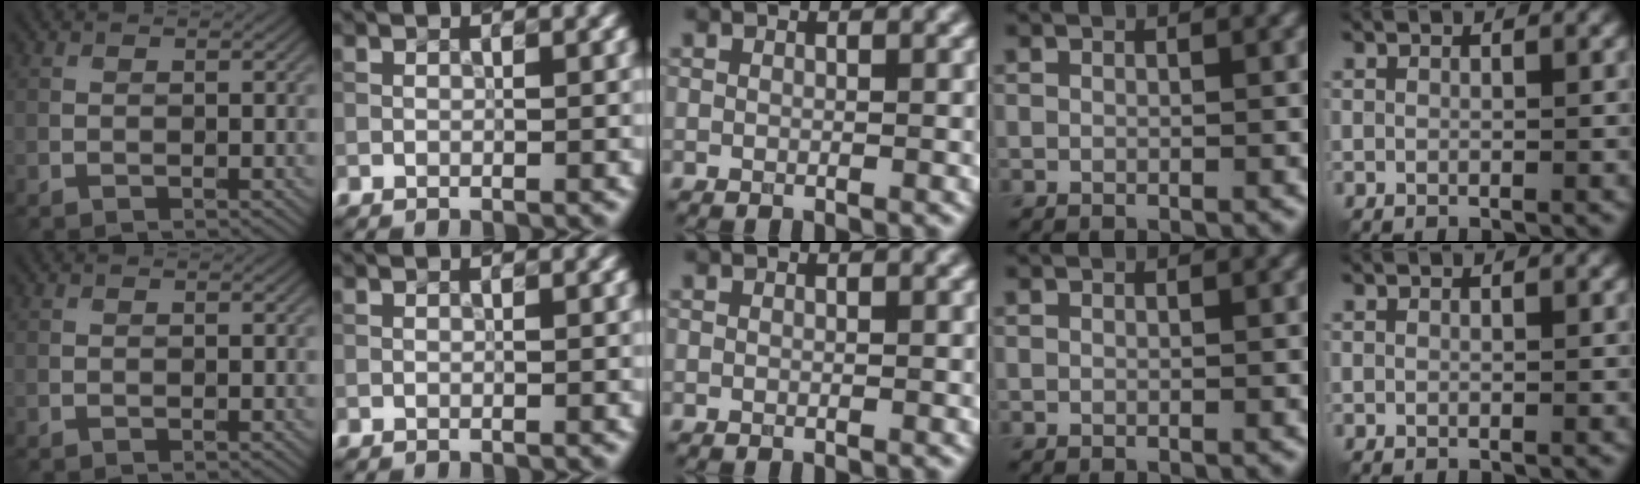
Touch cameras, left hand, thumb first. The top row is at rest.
{}